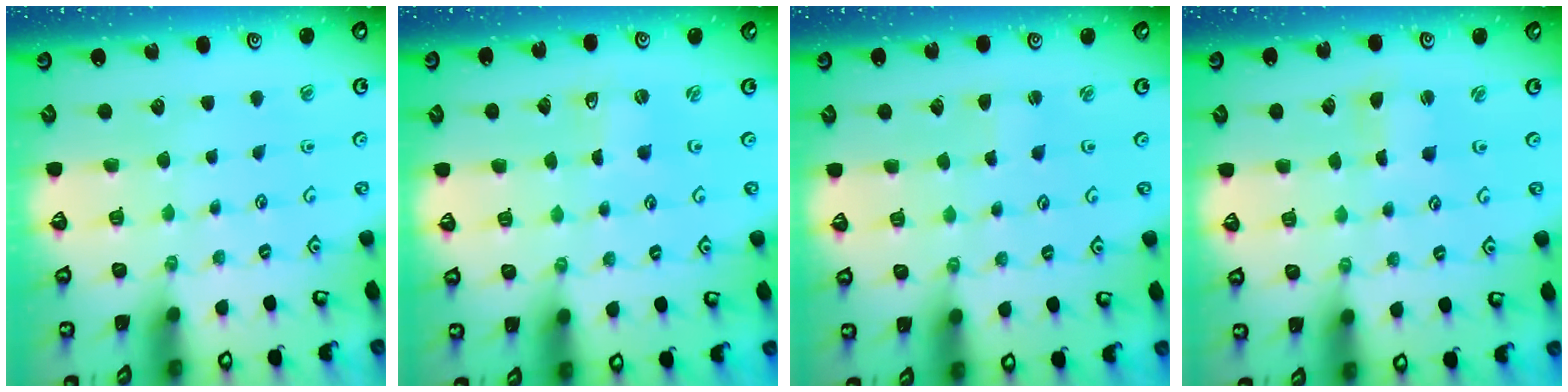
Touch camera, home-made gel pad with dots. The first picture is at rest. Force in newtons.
{"total": 0.0}
{"total": 1.5, "press": 1.5, "slide": 0.1}
{"total": 0.9, "press": 0.9, "slide": 0.3}